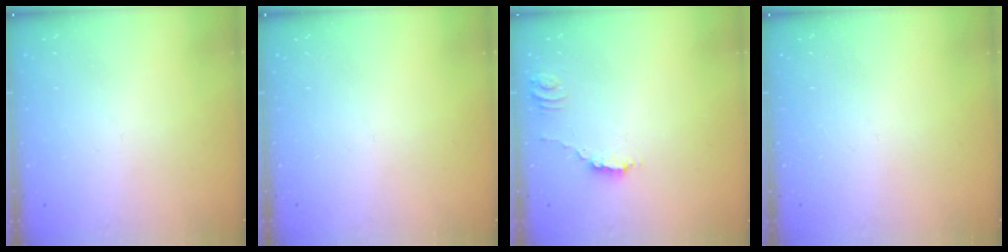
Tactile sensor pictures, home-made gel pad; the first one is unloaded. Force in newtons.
{"total": 0.0}
{"total": 1.8, "press": 1.8, "slide": 0.1}
{"total": 0.0}